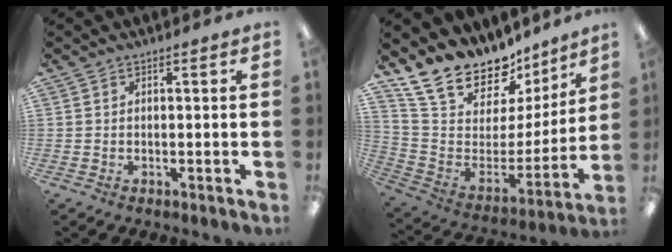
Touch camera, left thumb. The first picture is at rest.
{"total": 18.5, "force": [15.8, 8.0, 5.2], "torque": [-0.111, -0.130, 0.293]}